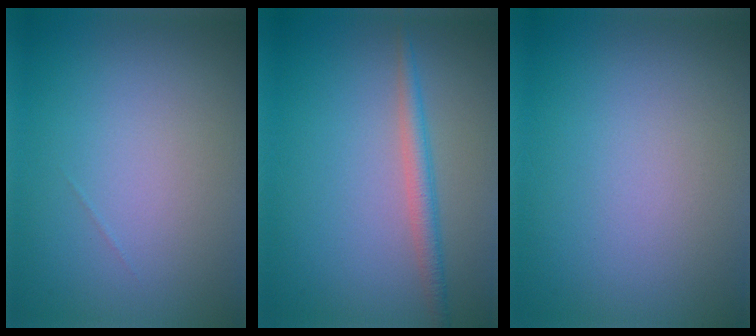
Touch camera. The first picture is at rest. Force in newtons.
{"total": 2.1, "press": 2.1, "slide": 0.0}
{"total": 0.0}